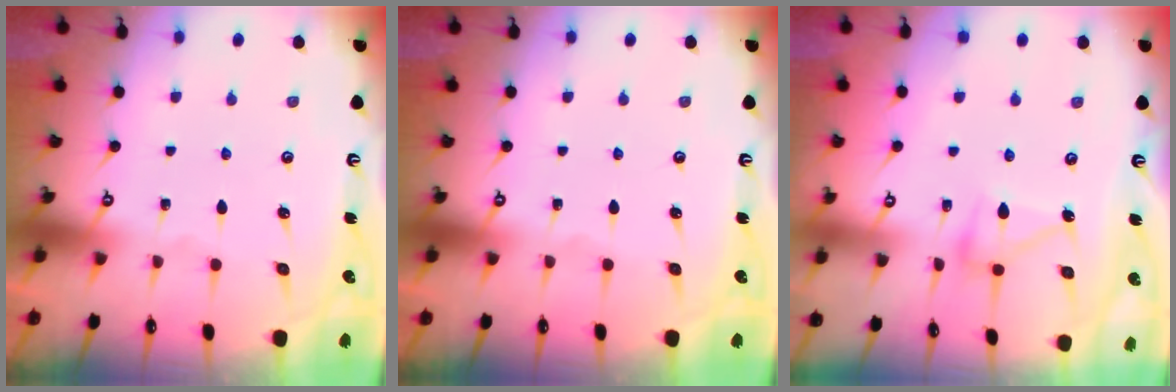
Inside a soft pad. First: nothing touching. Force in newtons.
{"total": 0.0}
{"total": 11.3, "press": 11.3, "slide": 0.5}